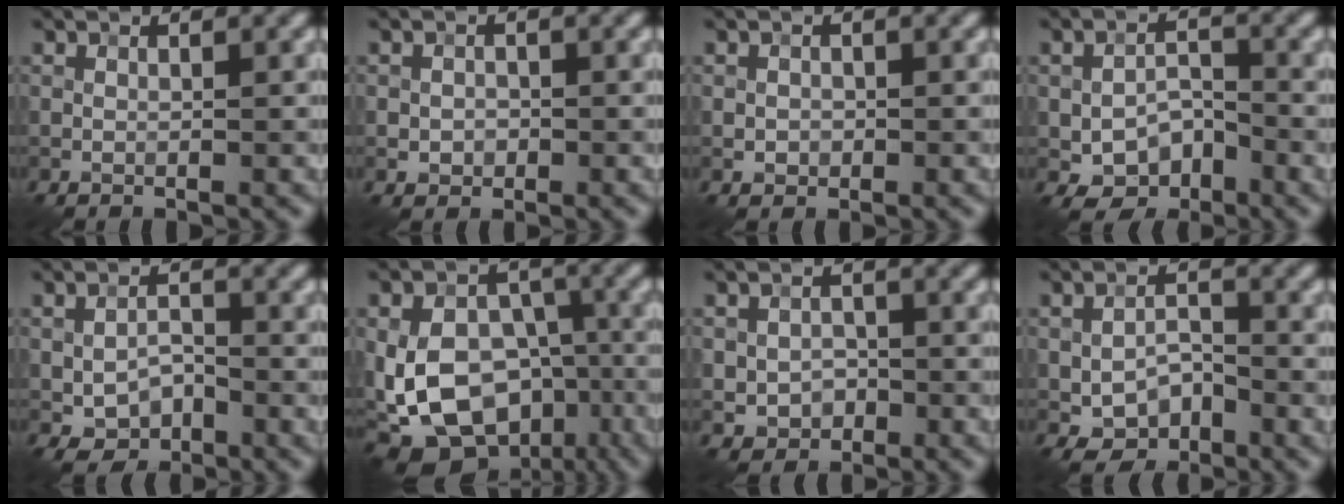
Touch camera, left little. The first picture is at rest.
{"total": 1.2, "force": [-0.3, 1.1, 0.4], "torque": [-0.006, -0.003, -0.008]}
{"total": 0.8, "force": [-0.2, 0.8, 0.2], "torque": [-0.004, -0.002, -0.004]}
{"total": 3.7, "force": [-1.7, 2.4, 2.2], "torque": [-0.040, 0.000, -0.029]}
{"total": 2.8, "force": [-1.2, 1.9, 1.7], "torque": [-0.031, 0.001, -0.020]}
{"total": 14.4, "force": [-3.9, 10.2, 9.4], "torque": [-0.160, -0.006, -0.056]}
{"total": 2.5, "force": [-0.8, 2.1, 1.1], "torque": [-0.017, -0.002, -0.017]}
{"total": 3.2, "force": [-1.4, 2.1, 2.0], "torque": [-0.036, 0.001, -0.024]}